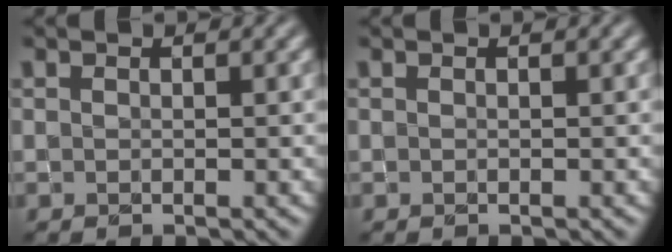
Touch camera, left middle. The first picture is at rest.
{"total": 0.0}